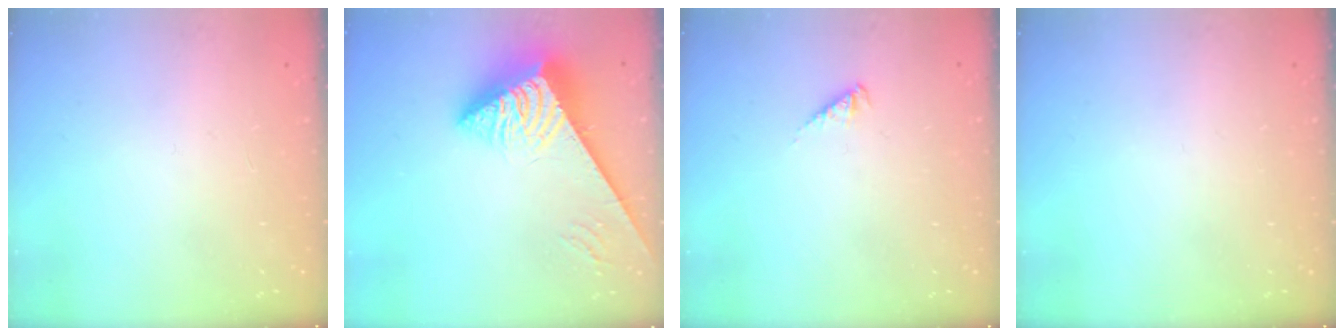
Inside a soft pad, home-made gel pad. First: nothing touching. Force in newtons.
{"total": 7.3, "press": 7.3, "slide": 0.1}
{"total": 2.9, "press": 2.9, "slide": 0.5}
{"total": 0.0}